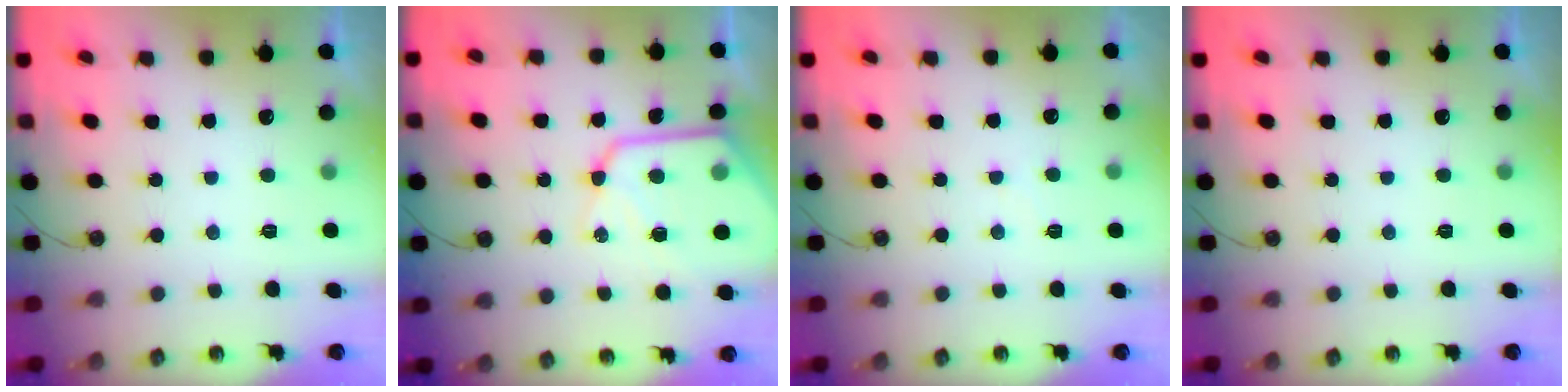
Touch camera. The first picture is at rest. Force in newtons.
{"total": 15.8, "press": 15.8, "slide": 1.4}
{"total": 3.5, "press": 3.5, "slide": 0.6}
{"total": 0.0}